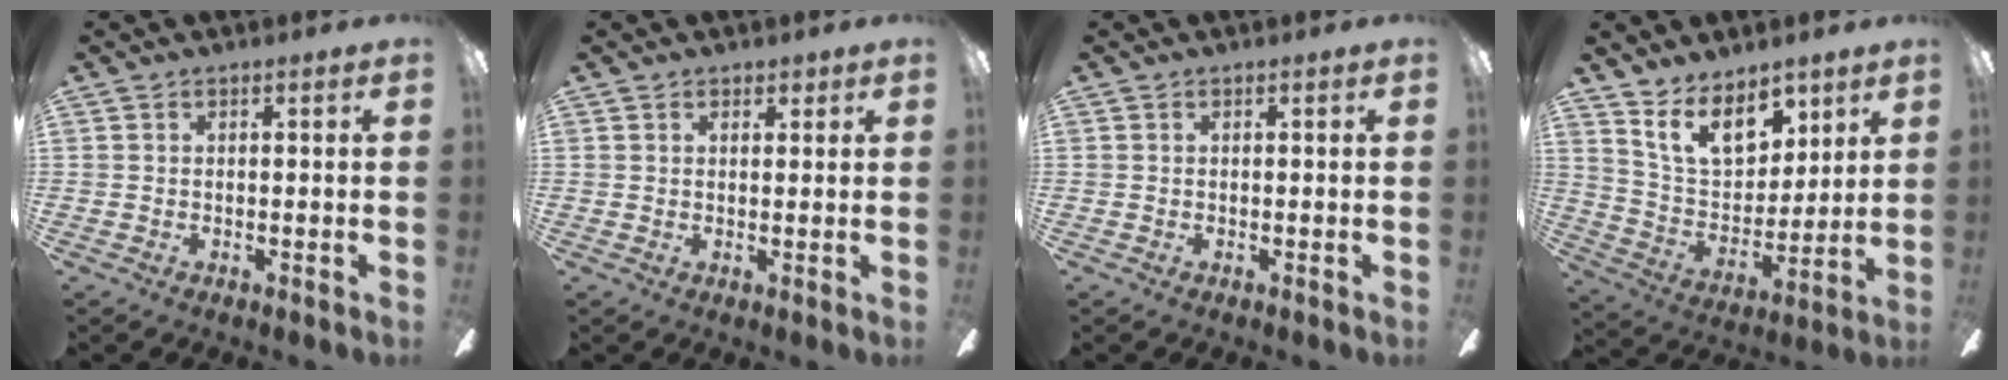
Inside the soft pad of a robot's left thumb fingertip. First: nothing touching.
{"total": 1.8, "force": [1.2, 1.3, 0.3], "torque": [0.003, -0.002, 0.022]}
{"total": 0.0}
{"total": 14.2, "force": [9.5, 7.9, 7.0], "torque": [-0.135, -0.043, 0.185]}